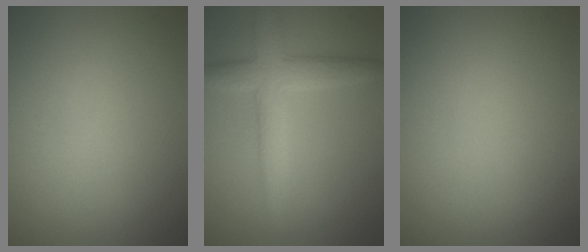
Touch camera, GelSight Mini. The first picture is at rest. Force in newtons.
{"total": 5.0, "press": 5.0, "slide": 0.2}
{"total": 0.0}